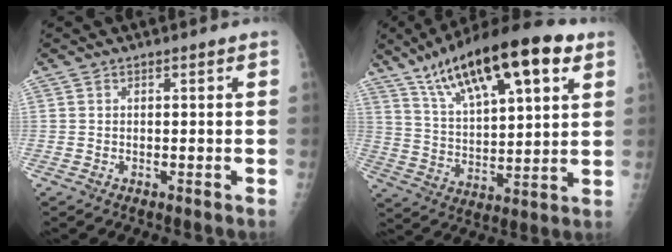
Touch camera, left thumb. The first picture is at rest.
{"total": 22.9, "force": [12.5, 7.6, 17.6], "torque": [-0.270, -0.026, 0.214]}